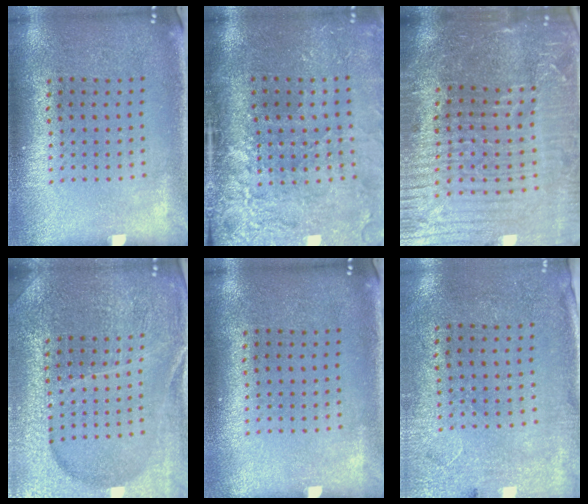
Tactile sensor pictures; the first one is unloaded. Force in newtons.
{"total": 4.5, "press": 3.6, "slide": 2.6}
{"total": 6.3, "press": 5.6, "slide": 2.9}
{"total": 4.8, "press": 4.4, "slide": 1.8}
{"total": 0.0}
{"total": 2.6, "press": 2.2, "slide": 1.5}